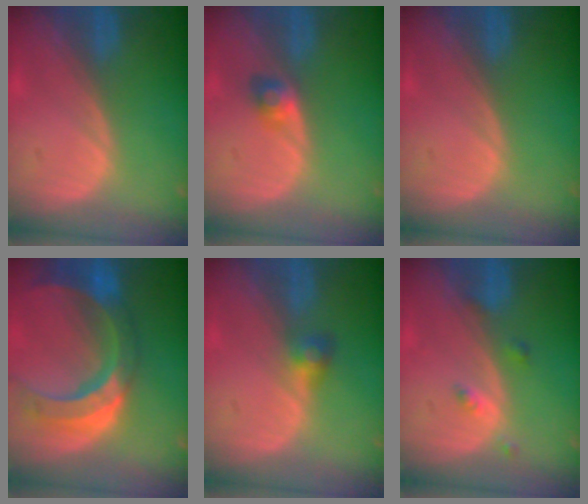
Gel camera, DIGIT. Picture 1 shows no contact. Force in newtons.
{"total": 2.5, "press": 2.3, "slide": 0.9}
{"total": 0.0}
{"total": 11.5, "press": 9.8, "slide": 6.0}
{"total": 2.5, "press": 2.5, "slide": 0.2}
{"total": 2.1, "press": 2.1, "slide": 0.2}